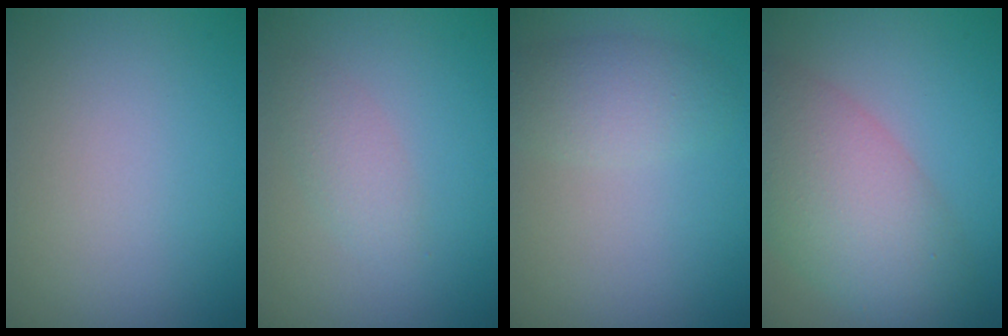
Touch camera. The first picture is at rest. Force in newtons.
{"total": 1.9, "press": 1.9, "slide": 0.0}
{"total": 2.9, "press": 2.9, "slide": 0.1}
{"total": 7.7, "press": 7.7, "slide": 0.2}